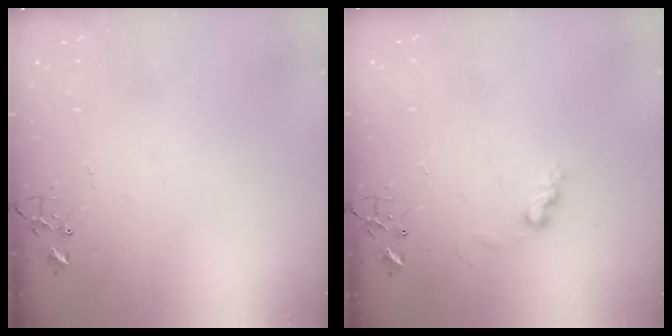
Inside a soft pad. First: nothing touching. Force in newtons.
{"total": 6.4, "press": 6.4, "slide": 0.5}